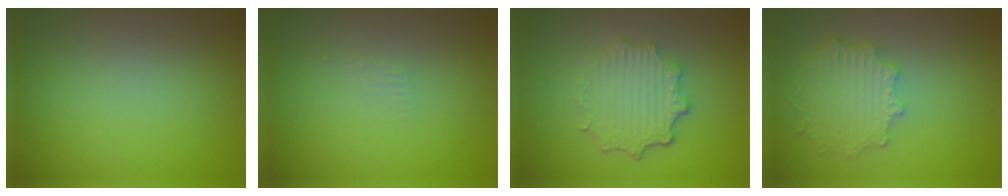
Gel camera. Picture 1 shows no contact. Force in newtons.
{"total": 0.7, "press": 0.7, "slide": 0.1}
{"total": 4.8, "press": 3.7, "slide": 3.0}
{"total": 4.5, "press": 4.0, "slide": 2.1}